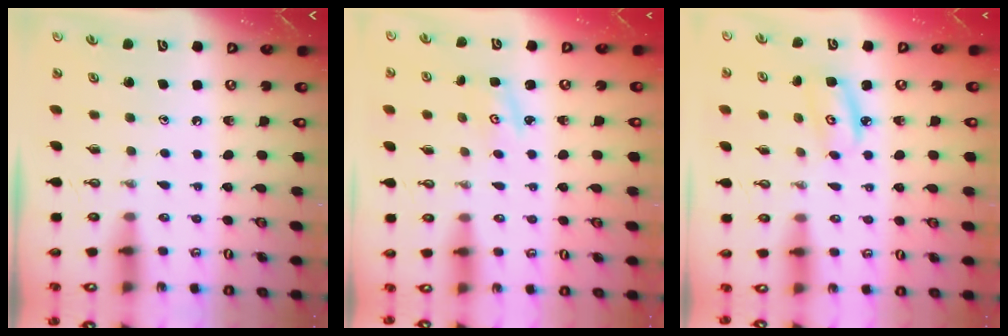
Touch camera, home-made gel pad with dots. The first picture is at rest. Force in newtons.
{"total": 2.3, "press": 2.3, "slide": 0.3}
{"total": 4.5, "press": 4.5, "slide": 0.3}